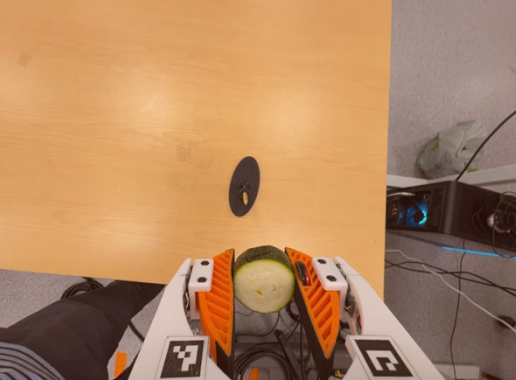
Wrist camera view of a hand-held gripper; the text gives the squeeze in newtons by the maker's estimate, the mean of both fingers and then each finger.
{"total": 12.8, "left": 12.0, "right": 13.6}